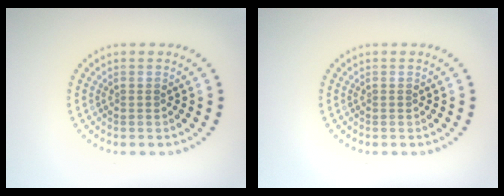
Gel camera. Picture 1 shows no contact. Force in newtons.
{"total": 0.0}